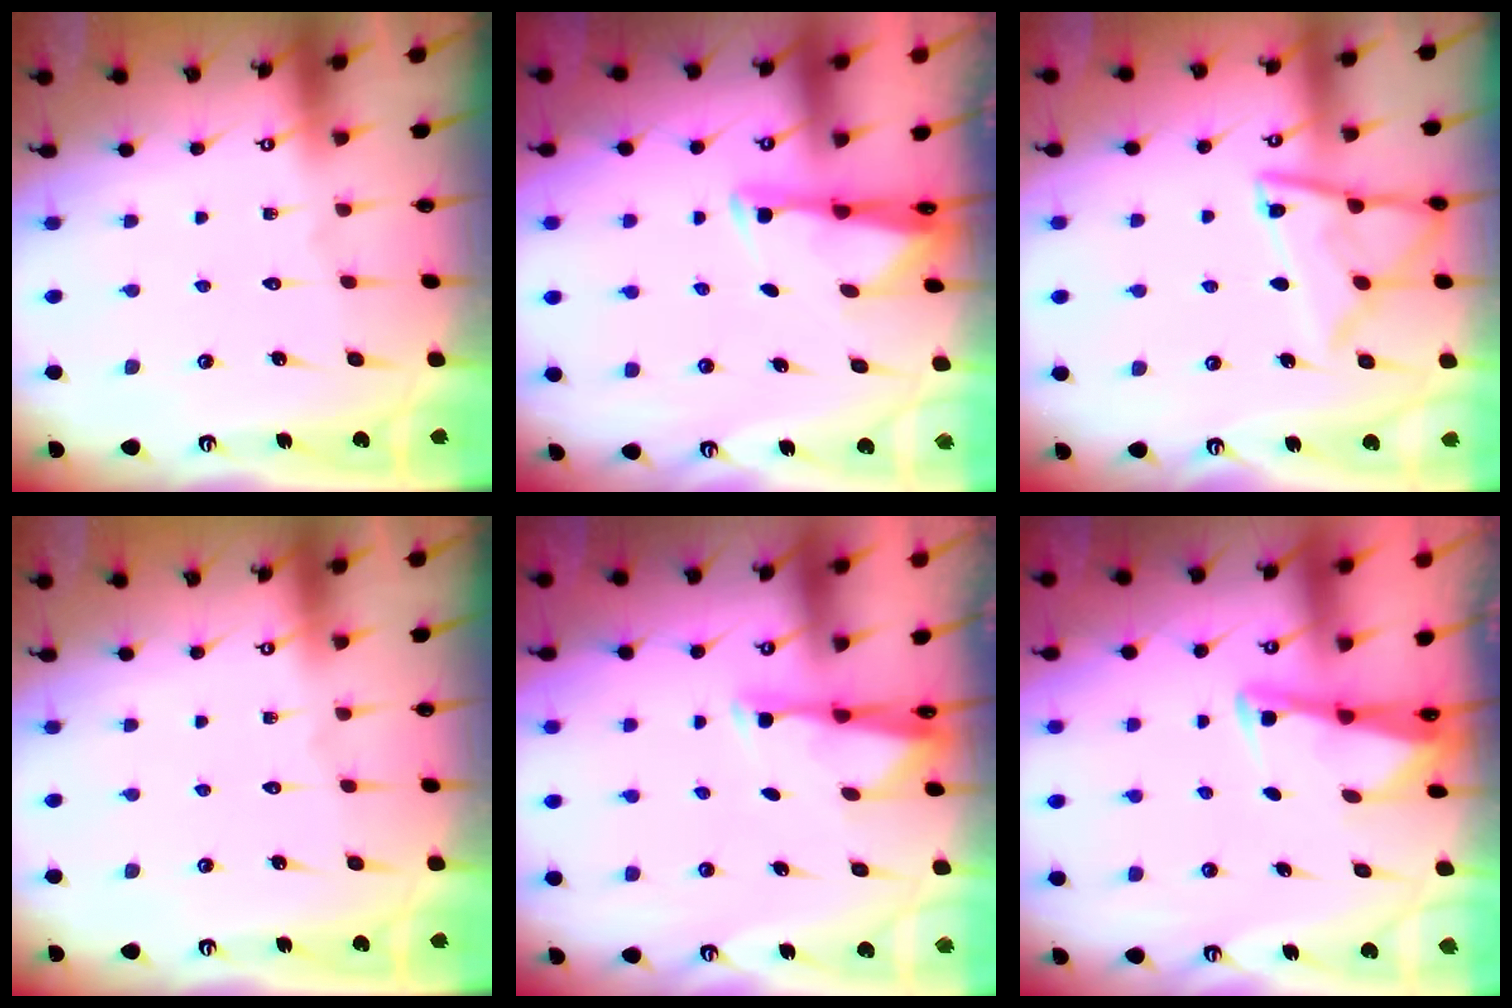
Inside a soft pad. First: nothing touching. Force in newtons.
{"total": 3.0, "press": 2.9, "slide": 0.4}
{"total": 12.9, "press": 12.8, "slide": 1.4}
{"total": 0.0}
{"total": 2.9, "press": 2.9, "slide": 0.5}
{"total": 2.8, "press": 2.8, "slide": 0.2}